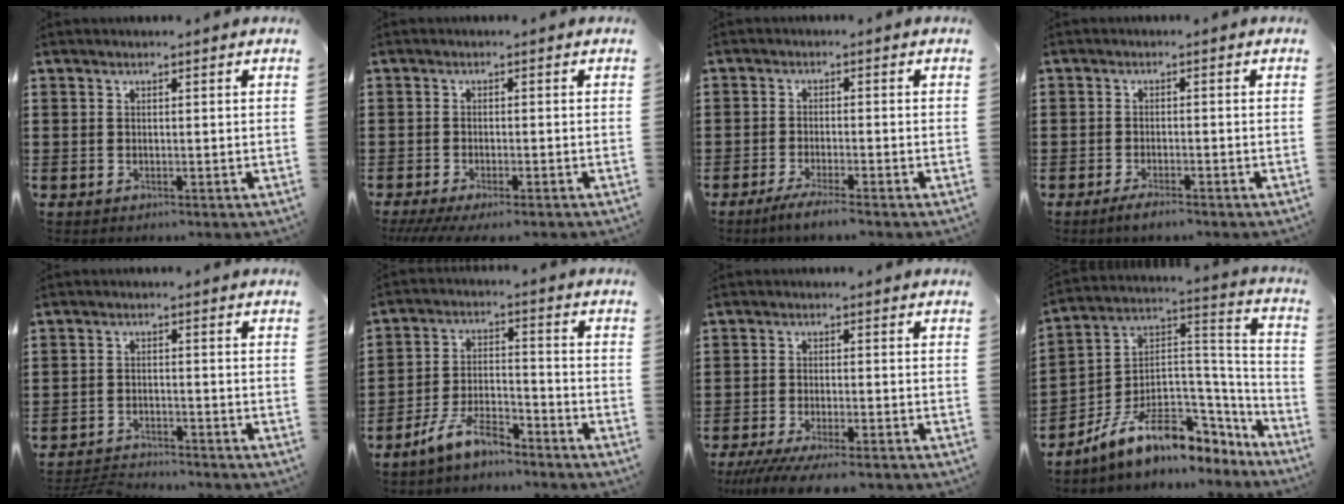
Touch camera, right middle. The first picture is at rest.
{"total": 2.2, "force": [-1.9, 0.1, 1.1], "torque": [-0.018, 0.000, -0.037]}
{"total": 2.8, "force": [-2.5, -0.1, 1.2], "torque": [-0.027, -0.004, -0.050]}
{"total": 1.9, "force": [-1.7, 0.4, 0.8], "torque": [-0.015, 0.004, -0.033]}
{"total": 3.4, "force": [-3.4, 0.3, 0.3], "torque": [-0.016, -0.002, -0.074]}
{"total": 7.7, "force": [-6.3, 1.8, 4.1], "torque": [-0.089, 0.003, -0.123]}
{"total": 4.5, "force": [-4.1, 0.2, 2.0], "torque": [-0.044, -0.015, -0.080]}
{"total": 11.4, "force": [-7.0, 5.5, 7.1], "torque": [-0.146, 0.007, -0.128]}